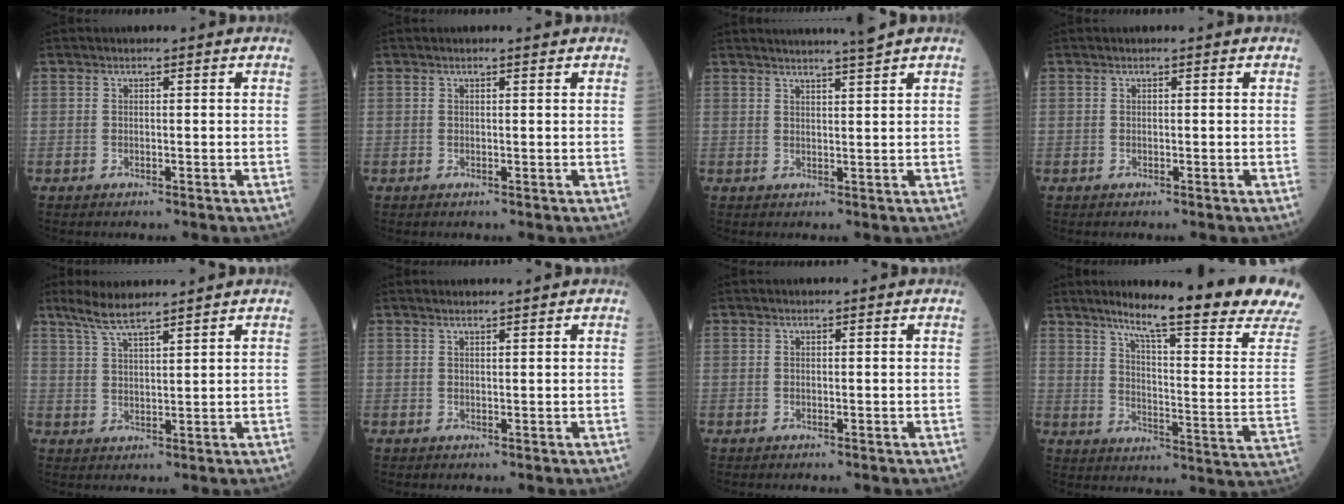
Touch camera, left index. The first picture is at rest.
{"total": 1.0, "force": [0.9, 0.1, 0.5], "torque": [-0.010, 0.006, 0.015]}
{"total": 4.2, "force": [3.7, -1.2, 1.6], "torque": [-0.026, -0.002, 0.055]}
{"total": 0.0}
{"total": 5.6, "force": [4.7, 0.2, 3.1], "torque": [-0.070, 0.012, 0.095]}
{"total": 2.2, "force": [2.1, 0.0, 0.8], "torque": [-0.011, 0.014, 0.033]}
{"total": 0.0}
{"total": 21.7, "force": [17.7, -1.2, 12.6], "torque": [-0.181, -0.067, 0.233]}